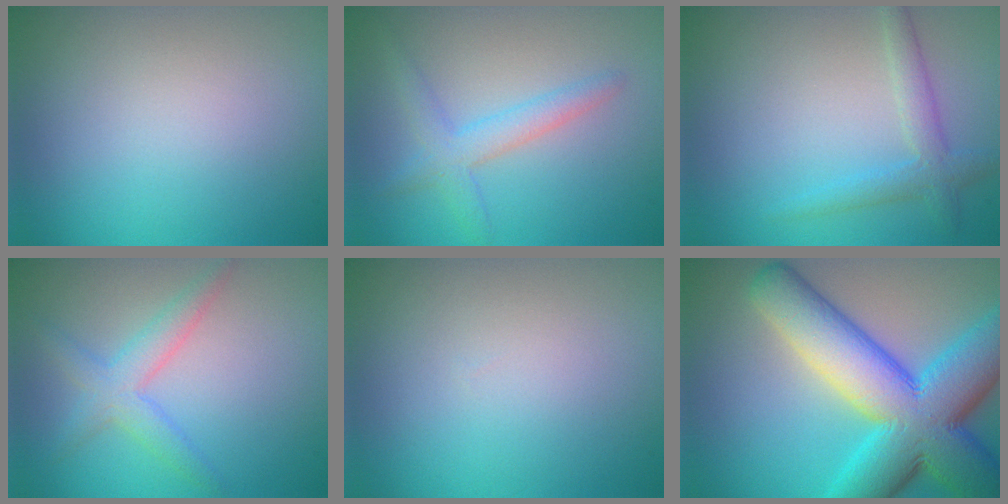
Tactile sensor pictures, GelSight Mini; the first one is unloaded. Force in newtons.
{"total": 2.6, "press": 2.6, "slide": 0.2}
{"total": 2.3, "press": 2.3, "slide": 0.0}
{"total": 2.9, "press": 2.9, "slide": 0.1}
{"total": 0.0}
{"total": 13.9, "press": 13.9, "slide": 0.3}